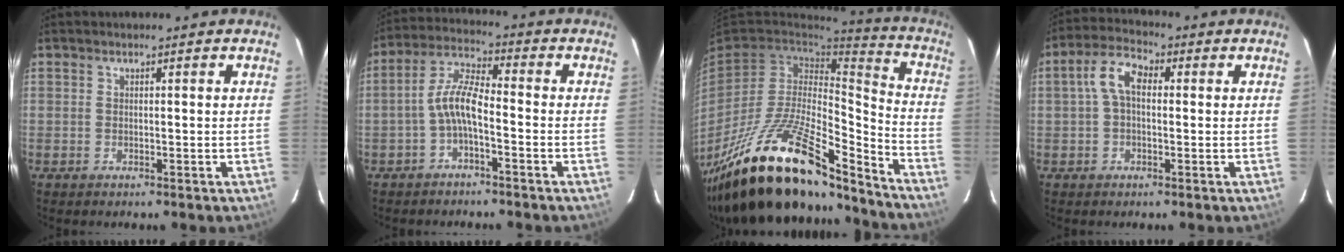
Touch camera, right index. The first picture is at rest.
{"total": 6.2, "force": [-2.5, 1.6, 5.5], "torque": [-0.123, 0.018, -0.051]}
{"total": 29.7, "force": [-21.0, 9.3, 18.8], "torque": [-0.342, -0.028, -0.345]}
{"total": 5.9, "force": [0.5, 3.5, 4.8], "torque": [-0.099, 0.023, 0.008]}